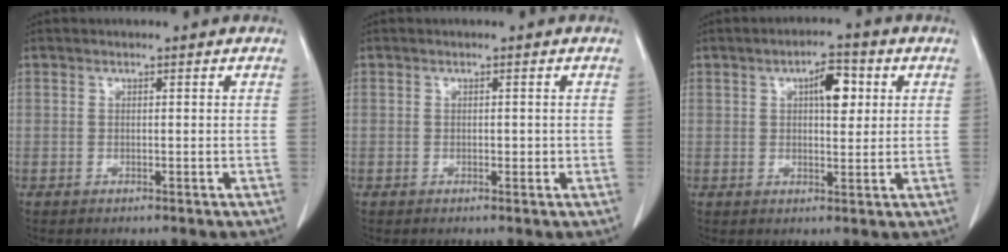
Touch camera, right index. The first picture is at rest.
{"total": 1.0, "force": [-0.1, 0.7, 0.7], "torque": [-0.006, 0.002, -0.001]}
{"total": 5.4, "force": [1.7, 2.0, 4.7], "torque": [-0.075, 0.009, 0.027]}